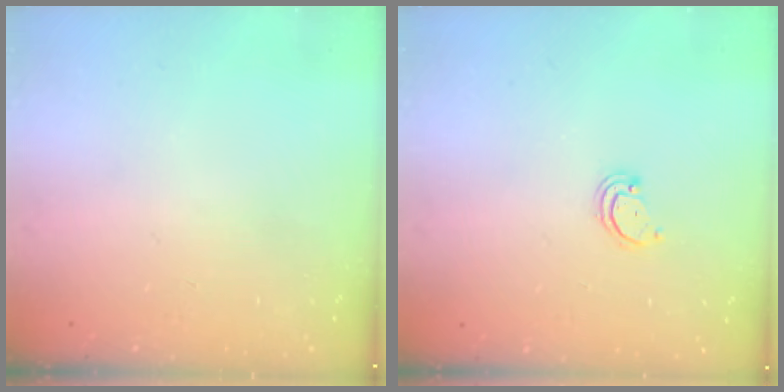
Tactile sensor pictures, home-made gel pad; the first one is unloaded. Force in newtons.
{"total": 2.2, "press": 2.2, "slide": 0.2}